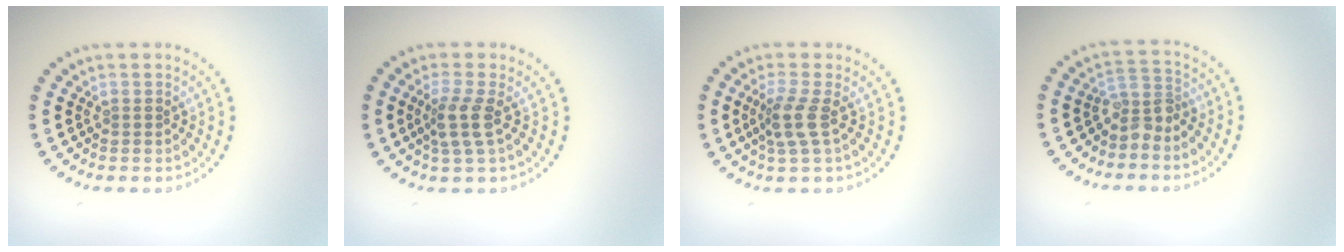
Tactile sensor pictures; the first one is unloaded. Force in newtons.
{"total": 2.4, "press": 1.9, "slide": 1.5}
{"total": 2.5, "press": 1.9, "slide": 1.6}
{"total": 2.4, "press": 1.9, "slide": 1.4}